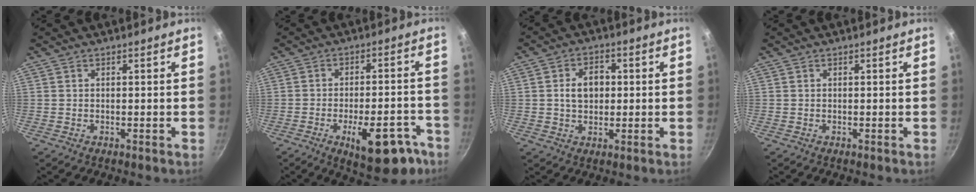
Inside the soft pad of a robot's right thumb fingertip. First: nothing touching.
{"total": 14.0, "force": [-7.0, 6.1, 10.5], "torque": [-0.103, 0.037, -0.087]}
{"total": 6.2, "force": [0.5, 4.6, 4.2], "torque": [-0.046, 0.009, 0.004]}
{"total": 0.0}